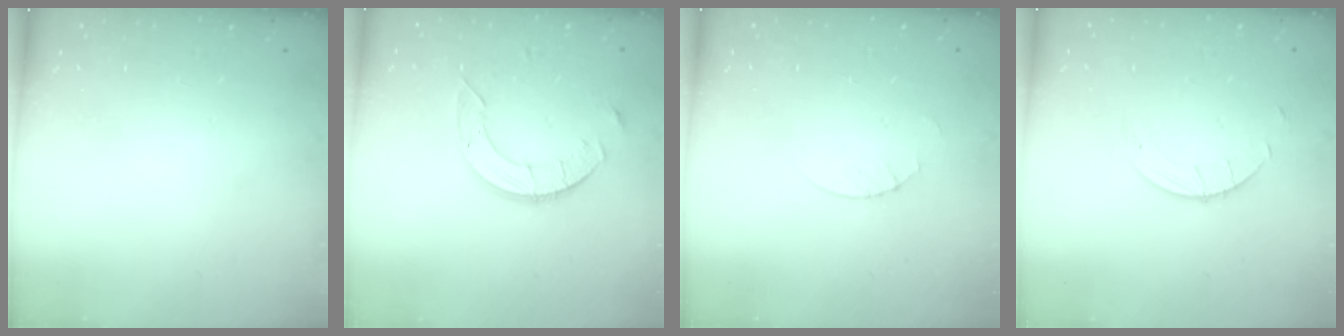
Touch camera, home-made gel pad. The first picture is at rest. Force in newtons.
{"total": 9.0, "press": 9.0, "slide": 0.7}
{"total": 1.9, "press": 1.9, "slide": 0.2}
{"total": 2.7, "press": 2.7, "slide": 0.3}